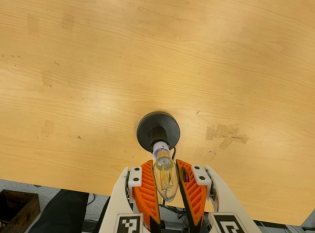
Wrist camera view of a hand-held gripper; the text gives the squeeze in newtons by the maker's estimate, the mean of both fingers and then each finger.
{"total": 8.6, "left": 8.3, "right": 9.0}